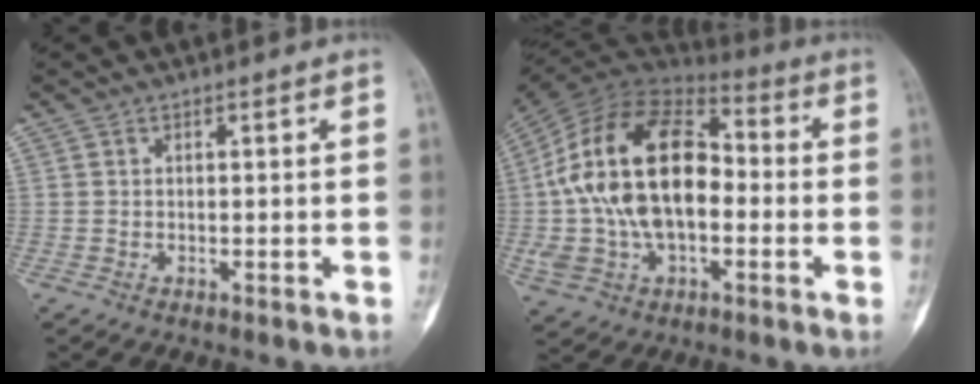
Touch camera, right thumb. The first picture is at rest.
{"total": 23.7, "force": [-0.4, 14.4, 18.9], "torque": [-0.346, 0.029, -0.005]}